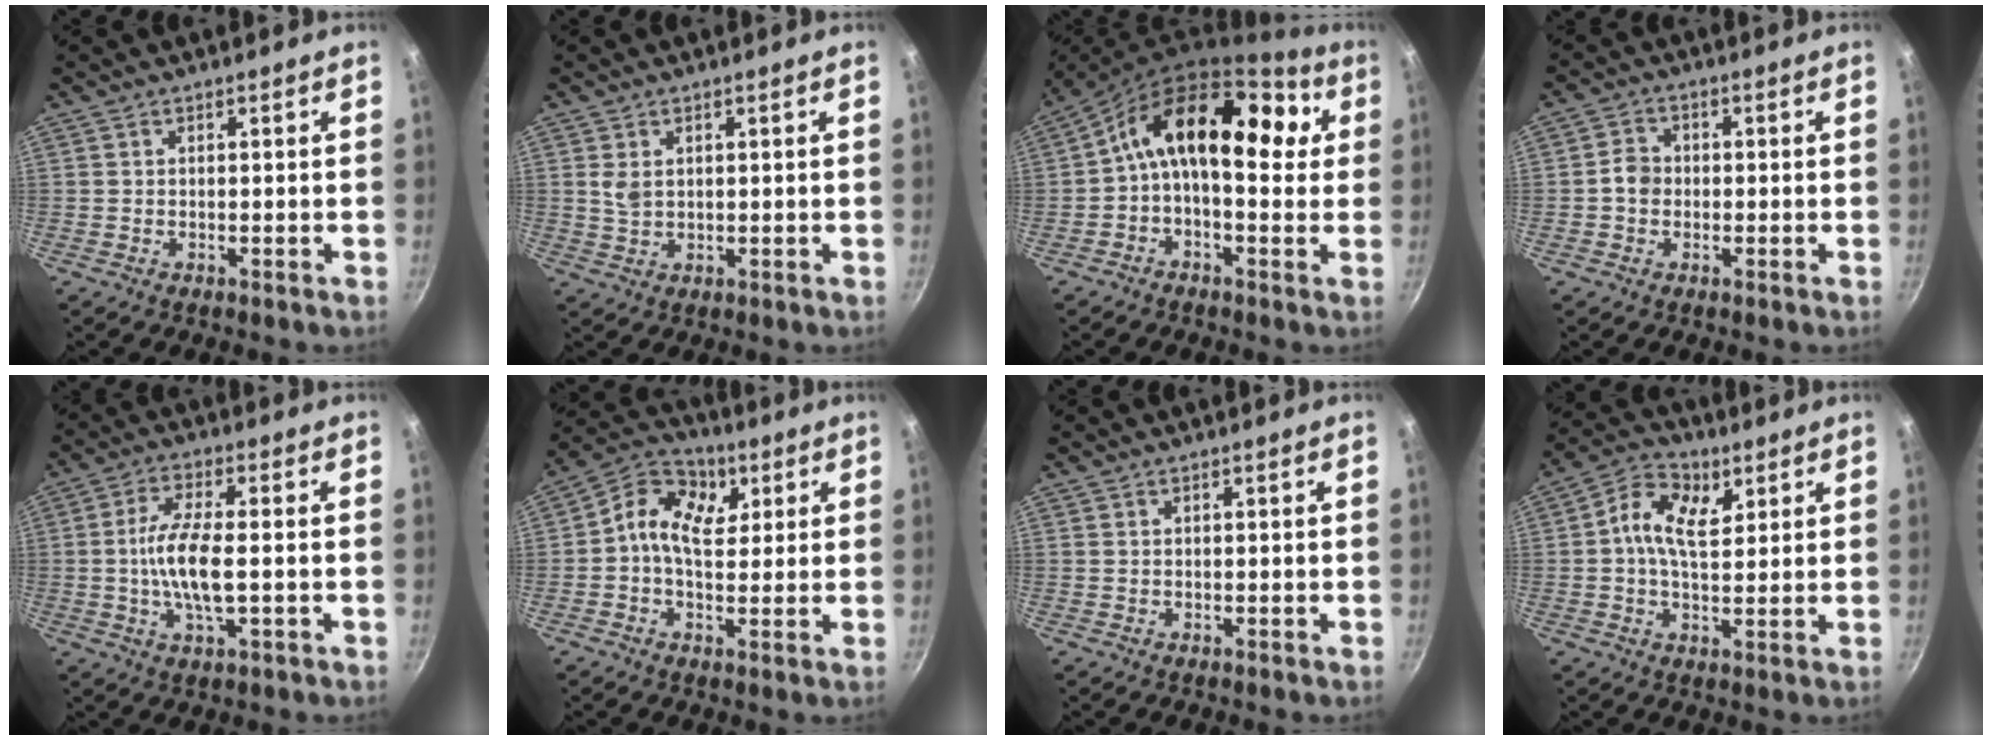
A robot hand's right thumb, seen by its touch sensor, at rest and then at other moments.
{"total": 3.0, "force": [1.0, 1.9, 2.0], "torque": [-0.037, -0.005, 0.024]}
{"total": 15.4, "force": [2.3, 9.2, 12.1], "torque": [-0.161, 0.034, 0.007]}
{"total": 3.6, "force": [-0.6, 3.1, 1.8], "torque": [-0.016, 0.016, -0.016]}
{"total": 9.4, "force": [-0.9, 3.0, 8.9], "torque": [-0.181, 0.008, -0.024]}
{"total": 10.2, "force": [2.4, 7.2, 6.8], "torque": [-0.098, 0.005, 0.019]}
{"total": 0.0}
{"total": 8.7, "force": [2.6, 5.3, 6.5], "torque": [-0.104, 0.001, 0.032]}